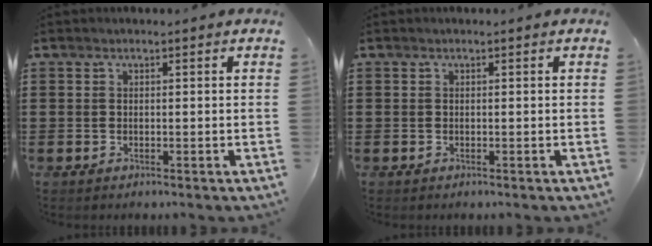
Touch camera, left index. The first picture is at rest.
{"total": 0.0}